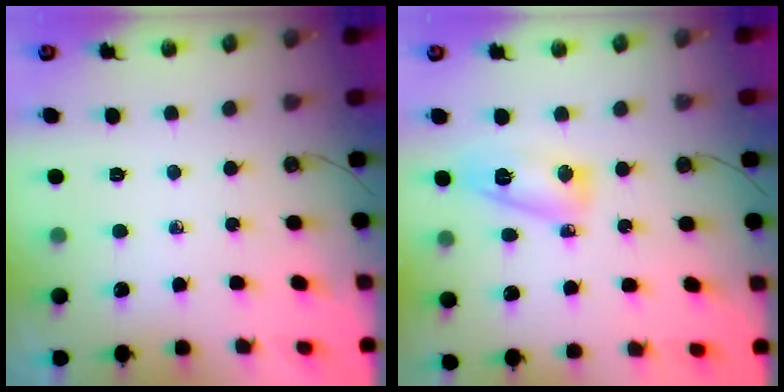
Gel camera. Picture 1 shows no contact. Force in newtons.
{"total": 8.0, "press": 8.0, "slide": 0.5}